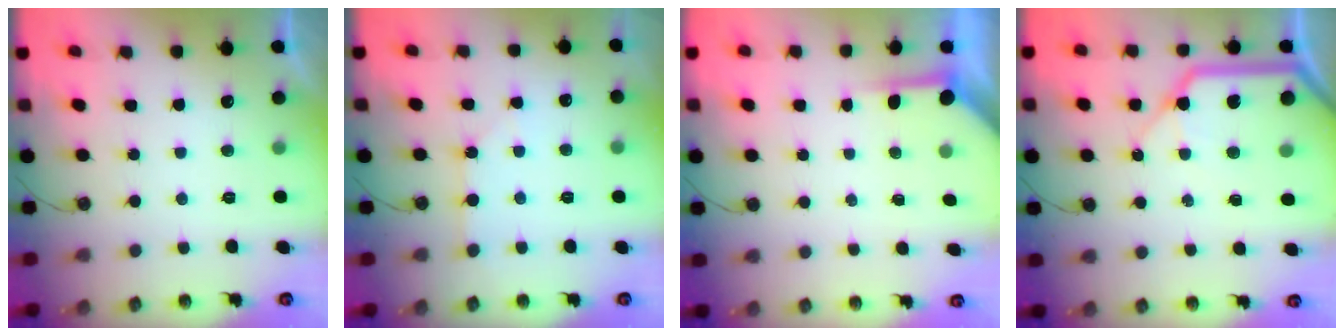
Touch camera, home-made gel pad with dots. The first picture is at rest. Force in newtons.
{"total": 0.9, "press": 0.8, "slide": 0.2}
{"total": 3.6, "press": 3.6, "slide": 0.5}
{"total": 16.2, "press": 16.1, "slide": 2.2}